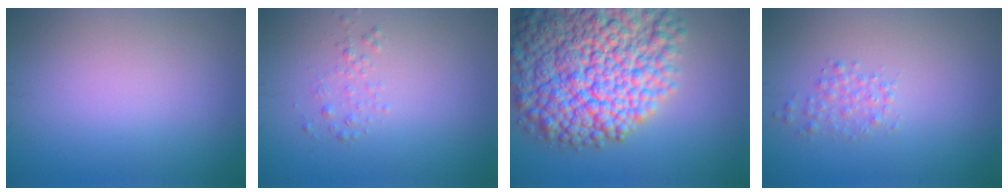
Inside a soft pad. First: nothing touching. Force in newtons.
{"total": 1.1, "press": 1.1, "slide": 0.1}
{"total": 16.1, "press": 16.0, "slide": 0.8}
{"total": 1.6, "press": 1.6, "slide": 0.0}